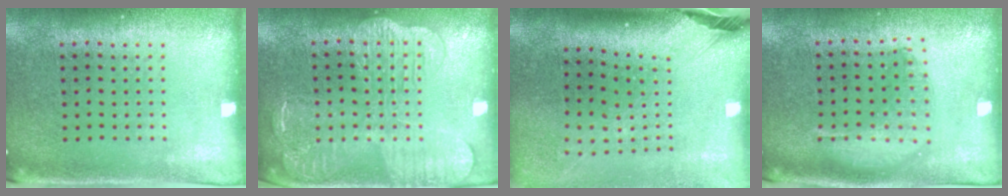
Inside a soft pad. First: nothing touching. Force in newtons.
{"total": 2.6, "press": 2.6, "slide": 0.3}
{"total": 2.7, "press": 2.0, "slide": 1.8}
{"total": 1.6, "press": 1.4, "slide": 0.7}